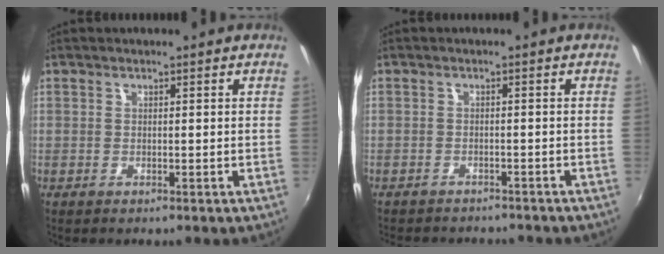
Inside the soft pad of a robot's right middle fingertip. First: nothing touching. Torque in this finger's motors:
{"motor_torque": [1.01, -1.13, 0.30, 0.06]}